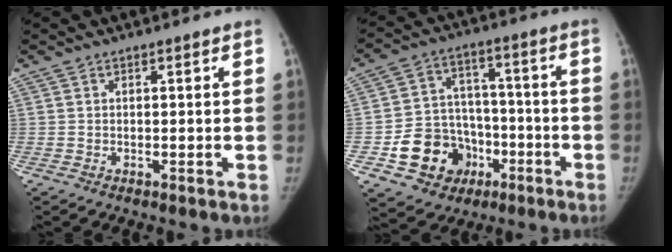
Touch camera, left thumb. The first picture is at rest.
{"total": 14.6, "force": [-5.7, 12.2, 5.6], "torque": [-0.058, 0.055, -0.082]}